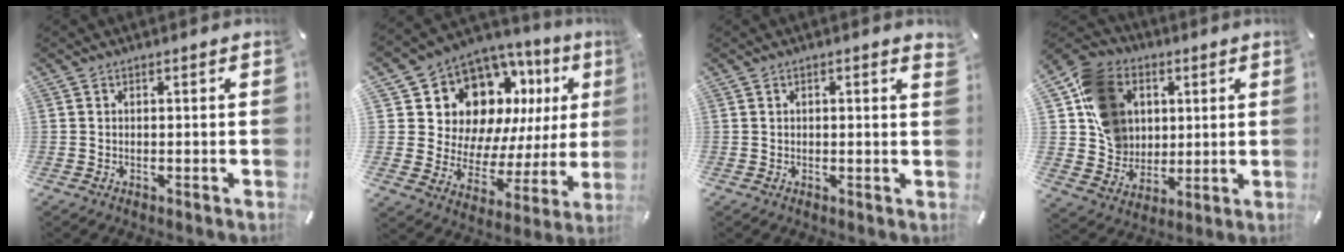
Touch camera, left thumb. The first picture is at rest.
{"total": 15.2, "force": [8.7, 10.8, 6.3], "torque": [-0.104, -0.084, 0.168]}
{"total": 1.2, "force": [0.5, 0.2, 1.1], "torque": [-0.022, 0.001, 0.008]}
{"total": 14.8, "force": [3.7, 12.7, 6.6], "torque": [-0.135, -0.008, 0.075]}